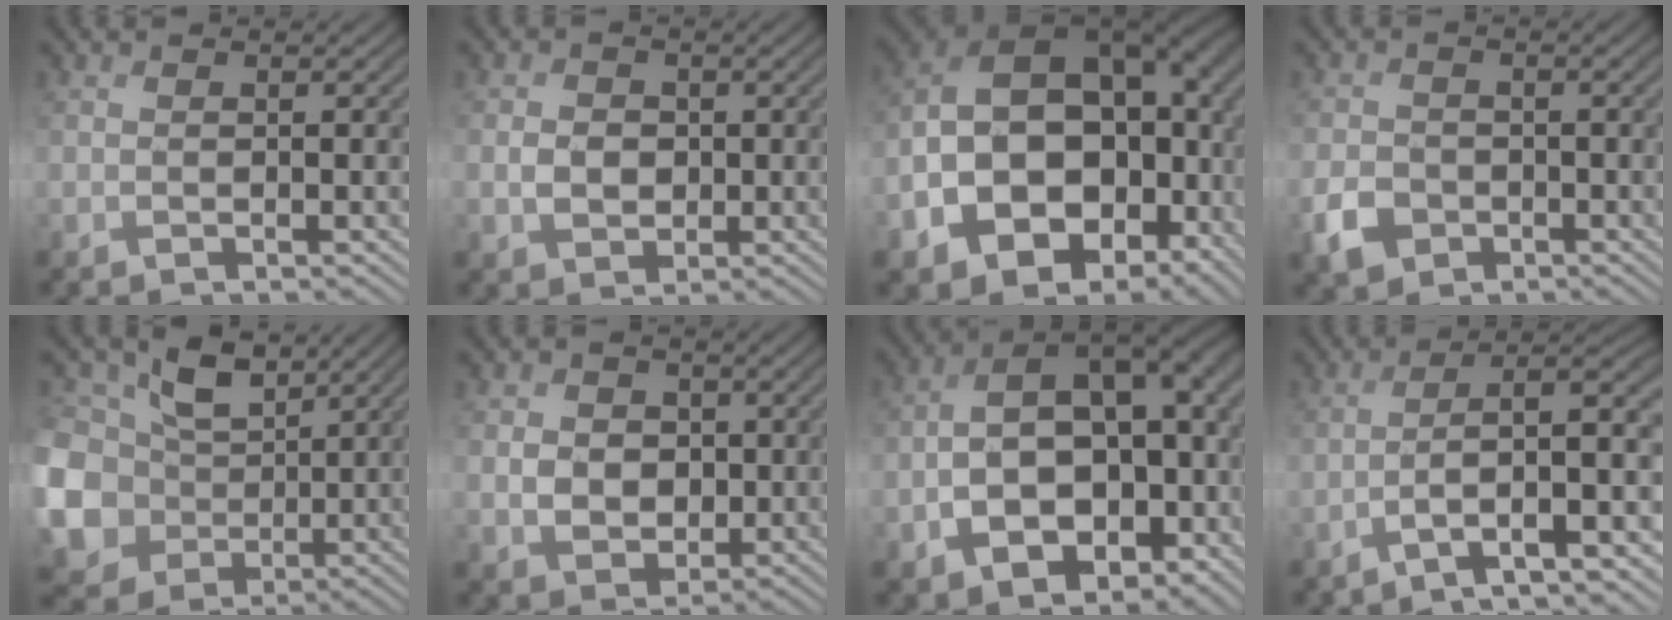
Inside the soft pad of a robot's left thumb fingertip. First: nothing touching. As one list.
[{"total": 3.0, "force": [-0.2, 2.6, 1.5], "torque": [-0.036, -0.004, -0.007]}, {"total": 21.0, "force": [-2.8, 14.4, 15.0], "torque": [-0.286, -0.048, -0.016]}, {"total": 4.0, "force": [-1.9, 3.0, 1.8], "torque": [-0.048, -0.007, -0.043]}, {"total": 15.2, "force": [2.6, 12.4, 8.4], "torque": [-0.252, -0.013, 0.051]}, {"total": 4.6, "force": [0.2, 4.1, 2.2], "torque": [-0.059, -0.003, -0.004]}, {"total": 17.0, "force": [-3.4, 9.9, 13.3], "torque": [-0.238, -0.022, -0.026]}, {"total": 8.8, "force": [-3.7, 1.7, 7.8], "torque": [-0.116, 0.013, -0.070]}]